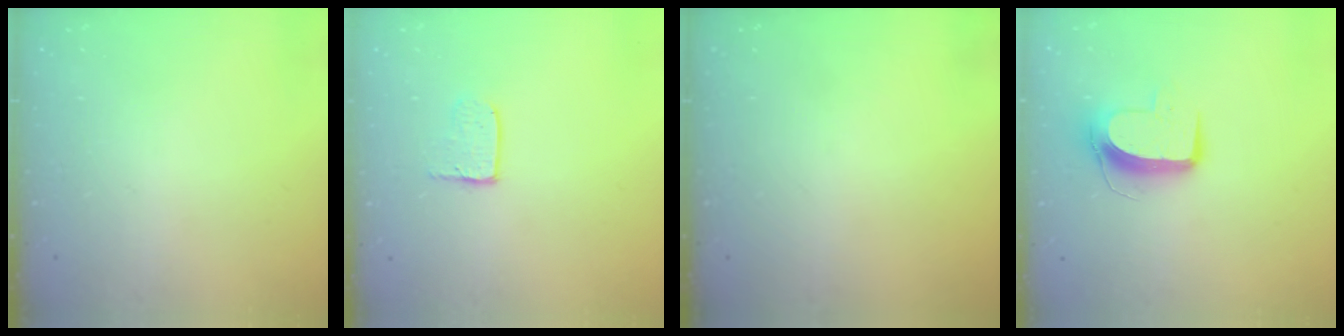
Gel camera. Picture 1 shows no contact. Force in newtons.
{"total": 4.0, "press": 4.0, "slide": 0.4}
{"total": 0.0}
{"total": 9.8, "press": 9.8, "slide": 0.4}